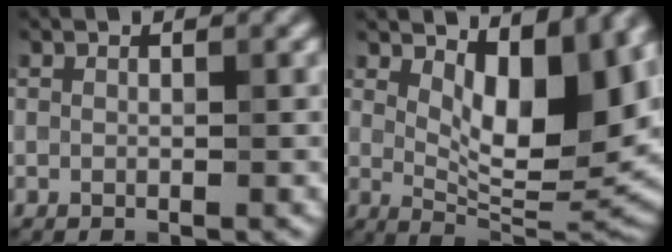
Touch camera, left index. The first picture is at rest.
{"total": 10.0, "force": [3.0, 4.4, 8.5], "torque": [-0.125, -0.014, 0.051]}